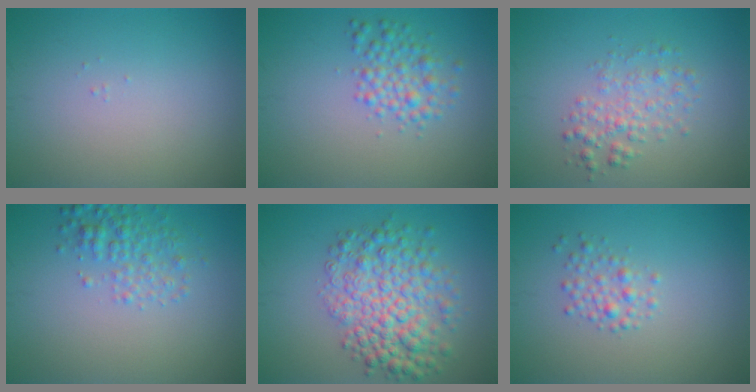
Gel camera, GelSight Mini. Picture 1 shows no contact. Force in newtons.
{"total": 2.8, "press": 2.8, "slide": 0.0}
{"total": 2.6, "press": 2.6, "slide": 0.1}
{"total": 2.6, "press": 2.6, "slide": 0.1}
{"total": 6.8, "press": 6.8, "slide": 0.2}
{"total": 1.8, "press": 1.8, "slide": 0.0}